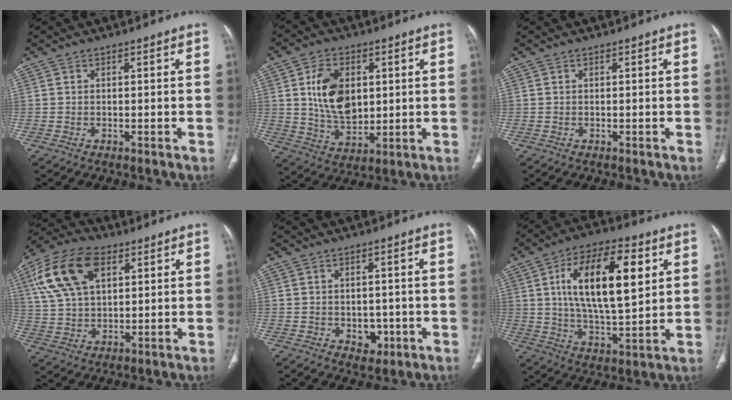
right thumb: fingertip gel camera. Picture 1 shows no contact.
{"total": 12.1, "force": [2.4, 7.9, 8.9], "torque": [-0.136, -0.017, 0.052]}
{"total": 0.0}
{"total": 16.0, "force": [6.5, 9.2, 11.4], "torque": [-0.216, 0.003, 0.120]}
{"total": 4.1, "force": [-1.0, 3.2, 2.4], "torque": [-0.011, 0.004, -0.006]}
{"total": 19.5, "force": [5.5, 8.1, 16.9], "torque": [-0.270, -0.012, 0.093]}